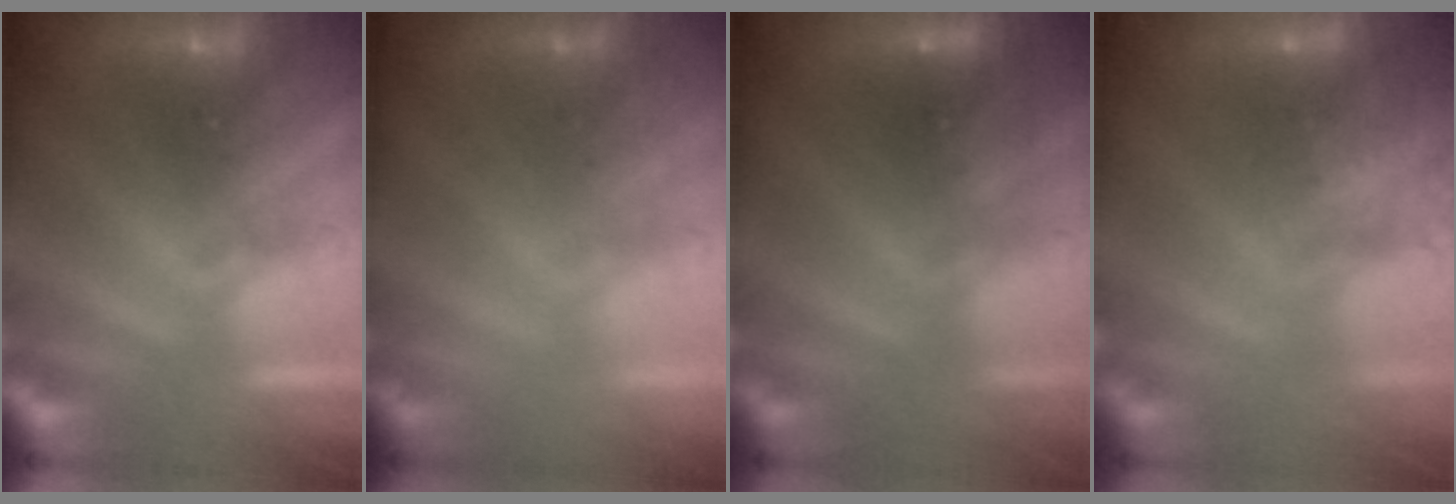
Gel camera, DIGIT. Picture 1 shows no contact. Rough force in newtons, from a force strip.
{"total": 1.5}
{"total": 3.9}
{"total": 8.3}